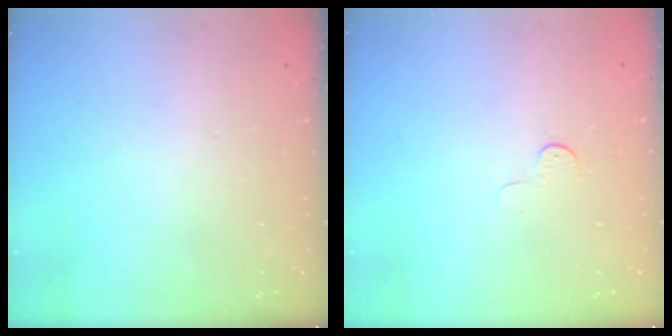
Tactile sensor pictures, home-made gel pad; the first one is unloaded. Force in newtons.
{"total": 3.4, "press": 3.4, "slide": 0.4}